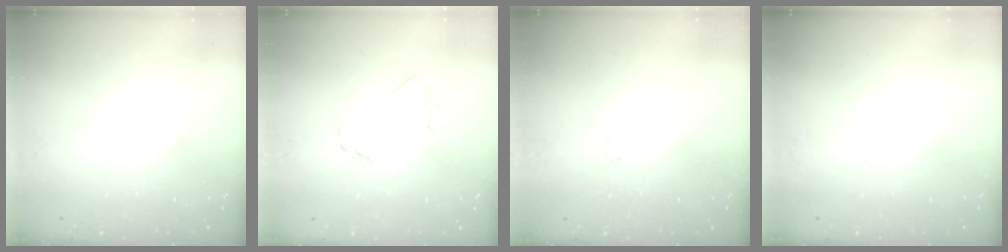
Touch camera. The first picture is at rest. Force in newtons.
{"total": 1.7, "press": 1.7, "slide": 0.3}
{"total": 1.2, "press": 1.2, "slide": 0.2}
{"total": 0.0}